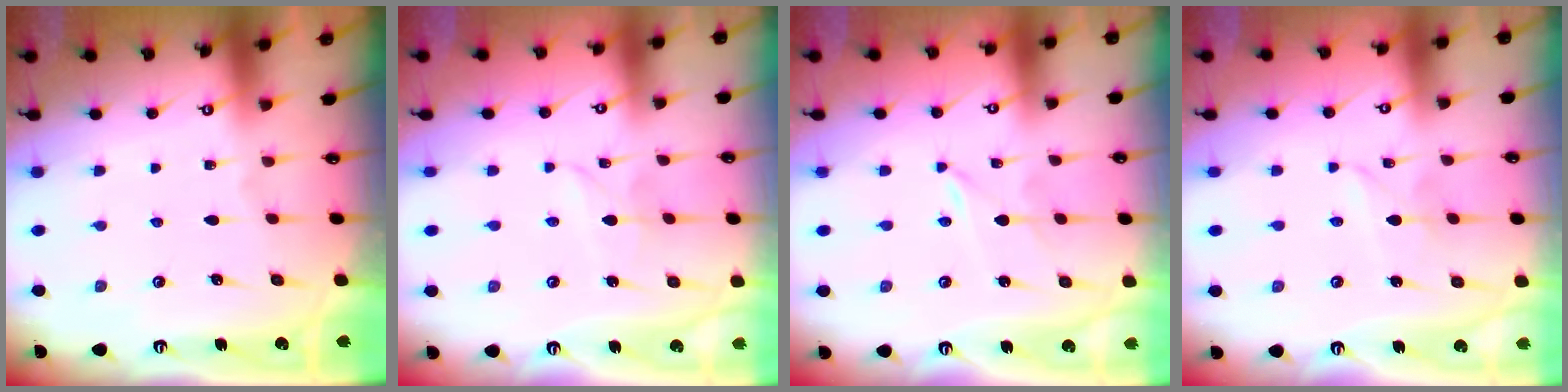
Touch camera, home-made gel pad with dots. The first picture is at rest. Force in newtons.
{"total": 2.7, "press": 2.7, "slide": 0.3}
{"total": 0.0}
{"total": 2.4, "press": 2.4, "slide": 0.3}